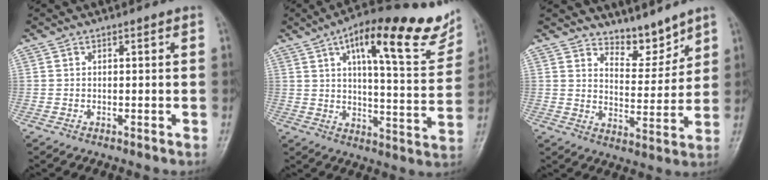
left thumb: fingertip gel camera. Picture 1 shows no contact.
{"total": 21.5, "force": [12.2, 6.0, 16.8], "torque": [-0.205, -0.032, 0.171]}
{"total": 6.4, "force": [5.9, 2.1, 1.4], "torque": [0.003, -0.059, 0.108]}